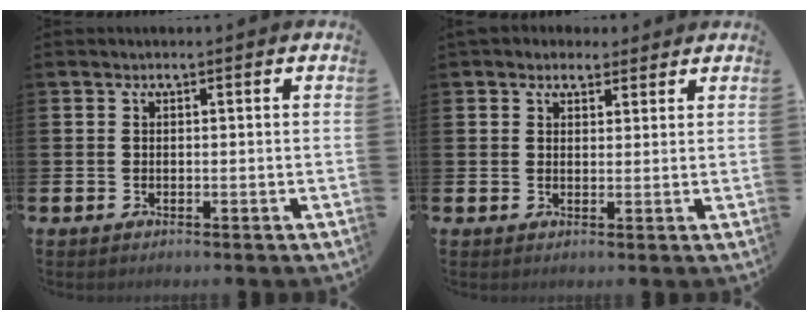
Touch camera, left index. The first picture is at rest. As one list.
[{"total": 3.0, "force": [2.7, 1.4, 0.0], "torque": [0.010, -0.010, 0.046]}]